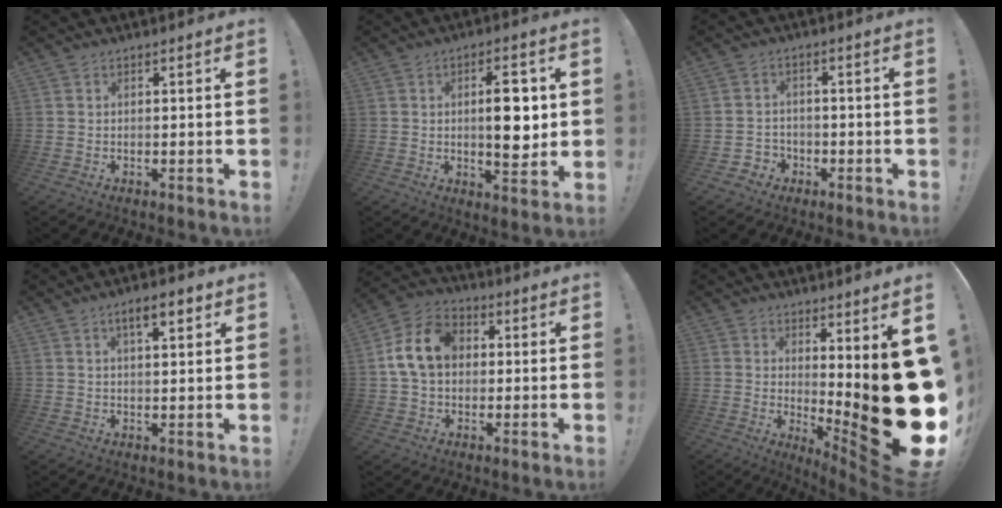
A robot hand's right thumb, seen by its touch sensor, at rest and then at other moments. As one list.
[{"total": 10.0, "force": [1.0, 4.3, 9.0], "torque": [-0.118, 0.000, 0.012]}, {"total": 3.6, "force": [-1.5, 3.2, 0.9], "torque": [-0.022, 0.006, -0.027]}, {"total": 6.0, "force": [3.1, 1.9, 4.8], "torque": [-0.065, -0.010, 0.046]}, {"total": 14.0, "force": [1.9, 10.8, 8.7], "torque": [-0.144, 0.015, 0.041]}, {"total": 21.0, "force": [-0.3, 4.2, 20.5], "torque": [-0.236, -0.065, 0.022]}]